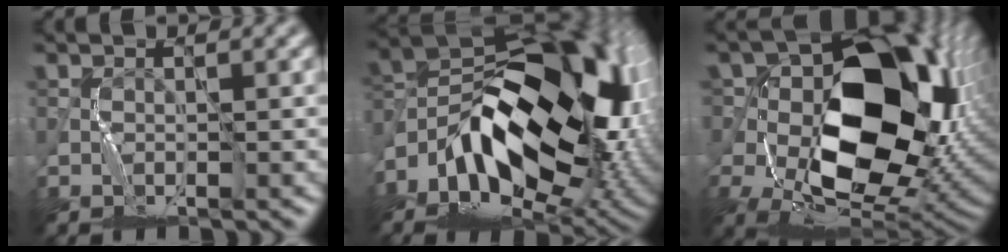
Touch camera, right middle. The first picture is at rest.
{"total": 15.4, "force": [-3.4, 9.1, 12.0], "torque": [-0.199, 0.015, -0.068]}
{"total": 17.7, "force": [-0.3, 12.0, 13.1], "torque": [-0.178, -0.013, 0.020]}